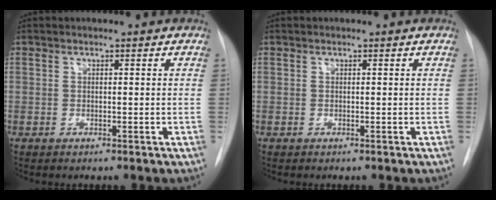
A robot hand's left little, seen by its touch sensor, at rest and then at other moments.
{"total": 0.0}